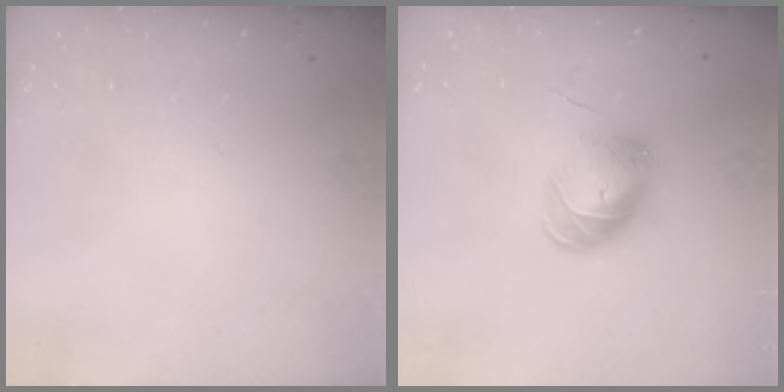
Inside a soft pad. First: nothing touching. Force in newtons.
{"total": 7.6, "press": 7.6, "slide": 0.5}